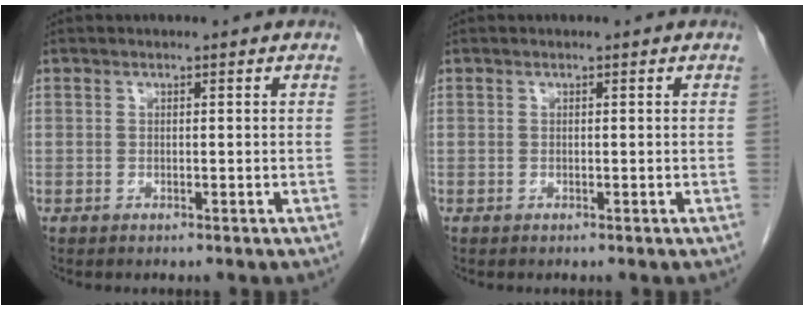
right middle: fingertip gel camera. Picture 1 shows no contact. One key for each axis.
{"total": 0.0}